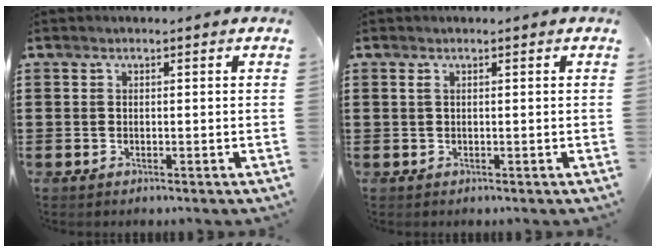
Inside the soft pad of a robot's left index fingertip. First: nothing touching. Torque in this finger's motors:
{"motor_torque": [0.49, 0.45, 0.07, 0.00]}